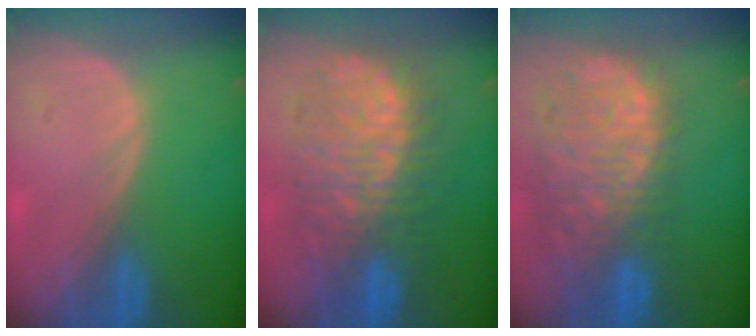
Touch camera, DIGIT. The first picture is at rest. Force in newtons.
{"total": 11.9, "press": 11.8, "slide": 1.5}
{"total": 13.3, "press": 11.0, "slide": 7.4}